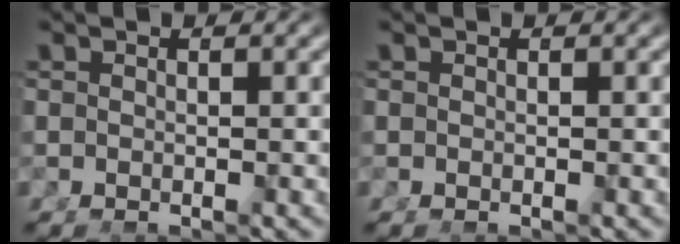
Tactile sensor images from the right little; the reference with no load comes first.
{"total": 0.0}